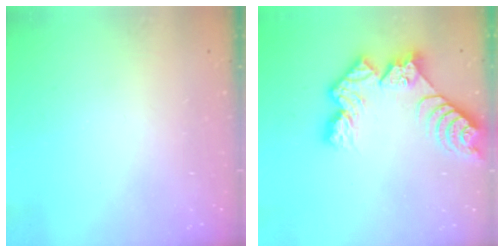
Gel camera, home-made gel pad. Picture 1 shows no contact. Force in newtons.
{"total": 12.8, "press": 12.7, "slide": 1.2}